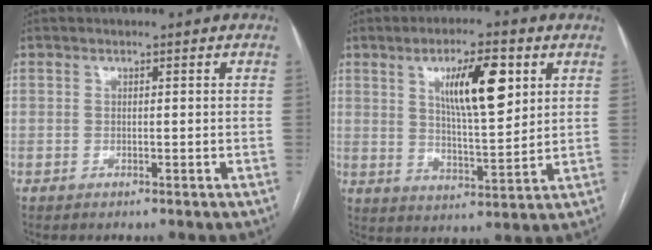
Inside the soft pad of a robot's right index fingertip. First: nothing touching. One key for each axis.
{"total": 11.1, "fx": 4.4, "fy": 2.5, "fz": 9.9, "tx": -0.168, "ty": 0.003, "tz": 0.078}